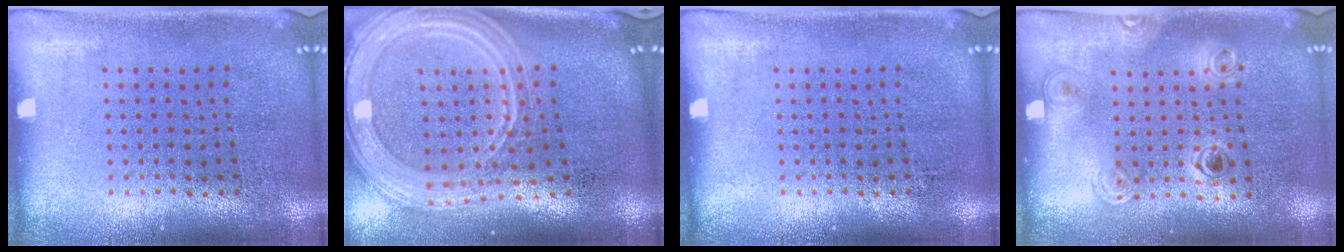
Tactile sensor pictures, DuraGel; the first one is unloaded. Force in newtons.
{"total": 3.1, "press": 2.5, "slide": 1.8}
{"total": 0.0}
{"total": 1.2, "press": 1.0, "slide": 0.6}